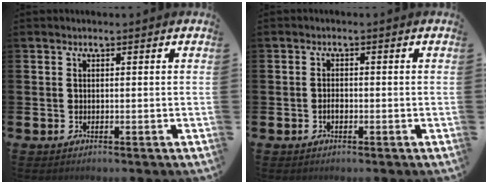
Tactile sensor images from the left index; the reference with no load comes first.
{"total": 1.2, "force": [-0.5, 0.7, 0.9], "torque": [-0.012, -0.001, -0.010]}